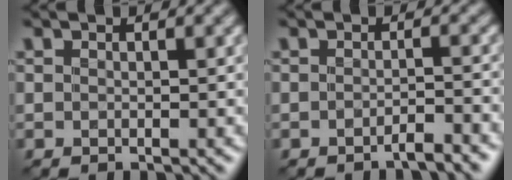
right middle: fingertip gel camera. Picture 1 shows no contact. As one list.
[{"total": 1.6, "force": [-1.4, 0.0, 0.7], "torque": [-0.006, 0.003, -0.029]}]